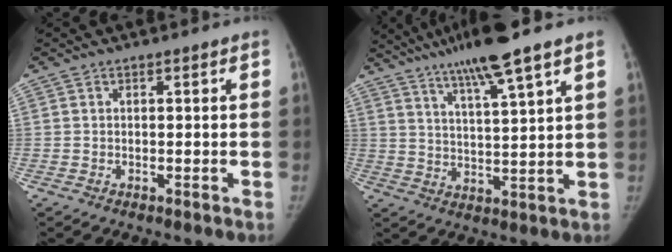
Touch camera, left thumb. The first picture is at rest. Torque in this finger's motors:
{"motor_torque": [0.99, -0.46, 1.36, -1.41, 0.07]}